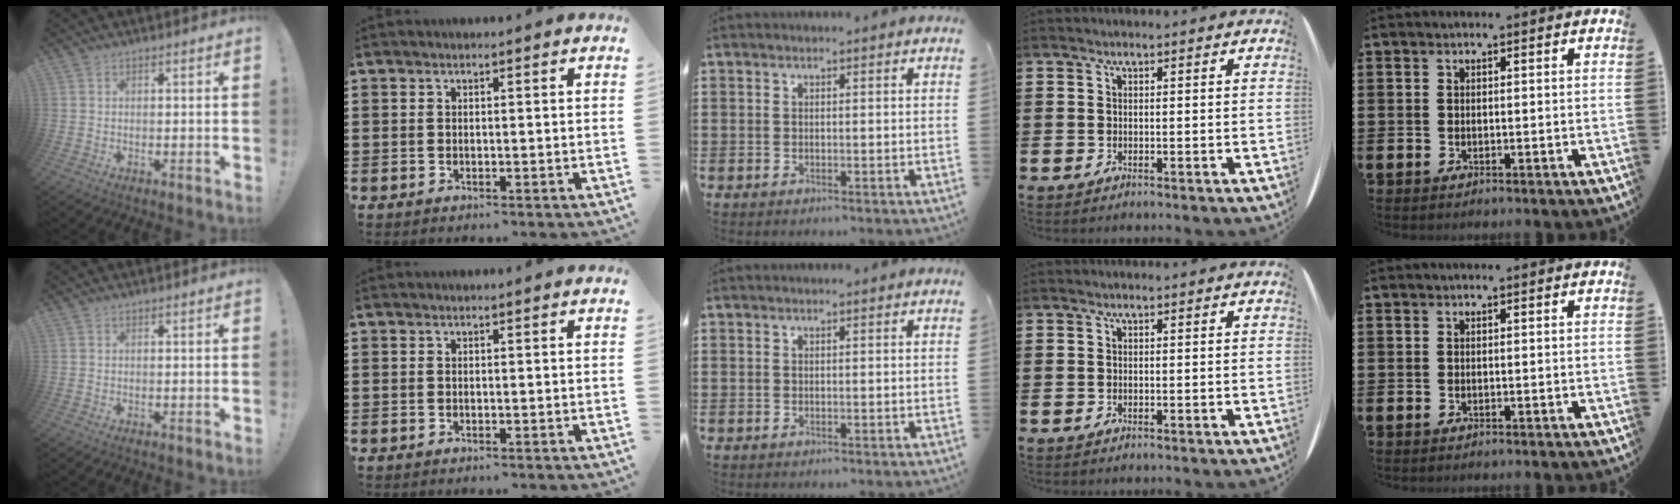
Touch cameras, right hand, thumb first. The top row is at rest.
{}